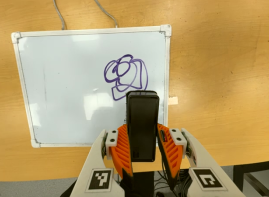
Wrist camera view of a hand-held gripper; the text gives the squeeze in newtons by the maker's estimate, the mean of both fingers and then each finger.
{"total": 4.8, "left": 3.2, "right": 6.5}